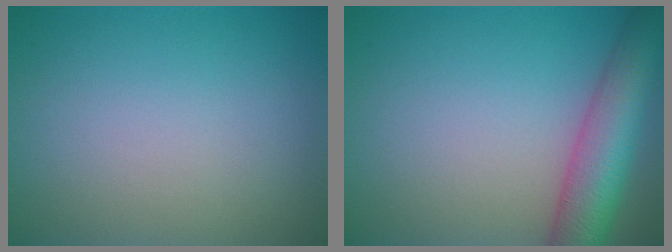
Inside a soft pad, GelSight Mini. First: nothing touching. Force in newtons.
{"total": 7.7, "press": 7.7, "slide": 0.4}